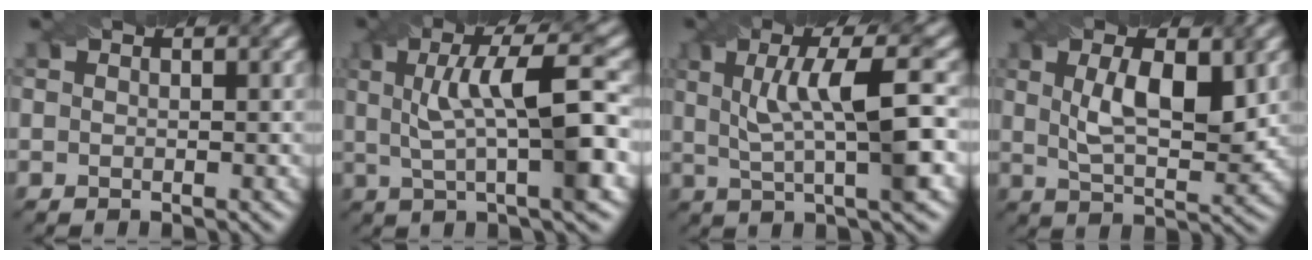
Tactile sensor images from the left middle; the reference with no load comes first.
{"total": 8.3, "force": [1.2, 1.9, 8.0], "torque": [-0.125, 0.012, 0.022]}
{"total": 7.8, "force": [1.5, 1.7, 7.4], "torque": [-0.119, 0.011, 0.027]}
{"total": 6.5, "force": [1.6, 2.5, 5.8], "torque": [-0.107, -0.002, 0.034]}